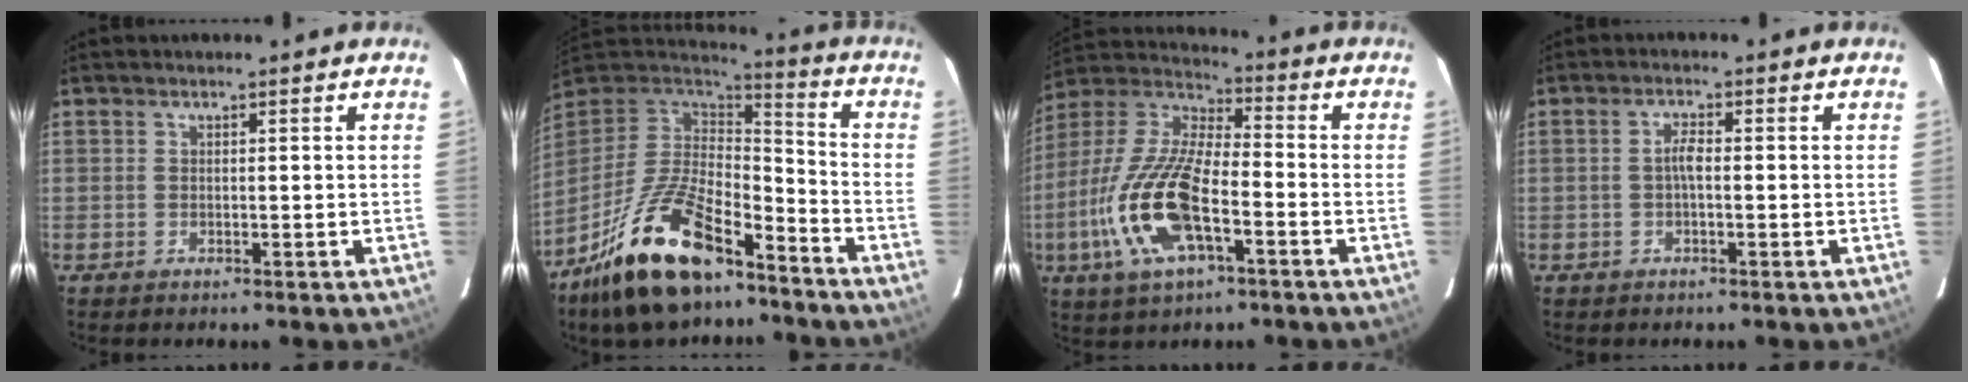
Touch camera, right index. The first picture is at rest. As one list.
[{"total": 22.2, "force": [-14.8, 8.9, 13.9], "torque": [-0.278, -0.016, -0.256]}, {"total": 18.2, "force": [-6.3, 6.8, 15.6], "torque": [-0.335, -0.012, -0.126]}, {"total": 2.0, "force": [-0.4, 0.6, 1.9], "torque": [-0.038, 0.007, -0.008]}]